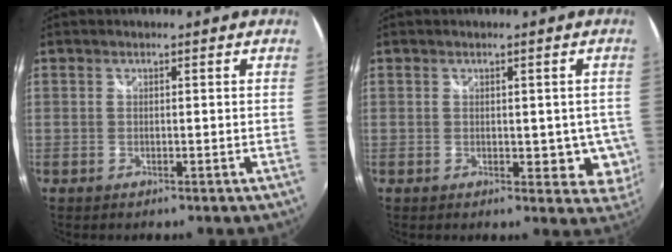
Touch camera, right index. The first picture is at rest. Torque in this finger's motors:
{"motor_torque": [1.04, 1.10, 0.17, 0.01]}